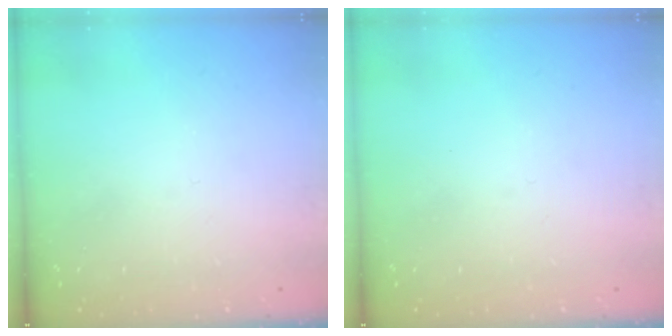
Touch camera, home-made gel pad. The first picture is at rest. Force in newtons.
{"total": 0.0}